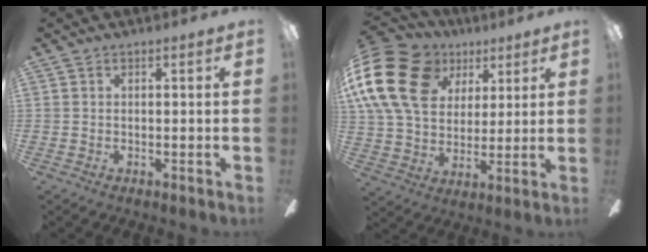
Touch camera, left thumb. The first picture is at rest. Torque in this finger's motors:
{"motor_torque": [0.22, 1.05, 1.38, -1.38, 0.54]}